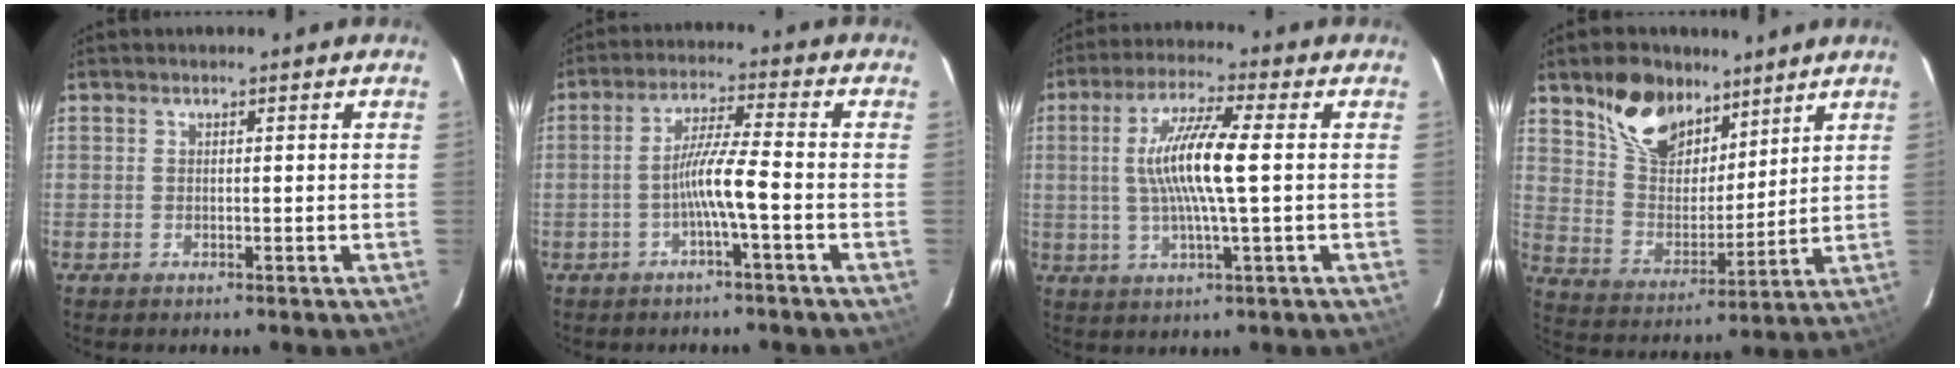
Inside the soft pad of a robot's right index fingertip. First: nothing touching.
{"total": 6.1, "force": [-2.4, -0.7, 5.6], "torque": [-0.113, 0.006, -0.043]}
{"total": 10.9, "force": [0.5, 0.6, 10.9], "torque": [-0.208, 0.002, 0.009]}
{"total": 14.4, "force": [9.7, 8.3, 6.7], "torque": [-0.138, 0.018, 0.185]}